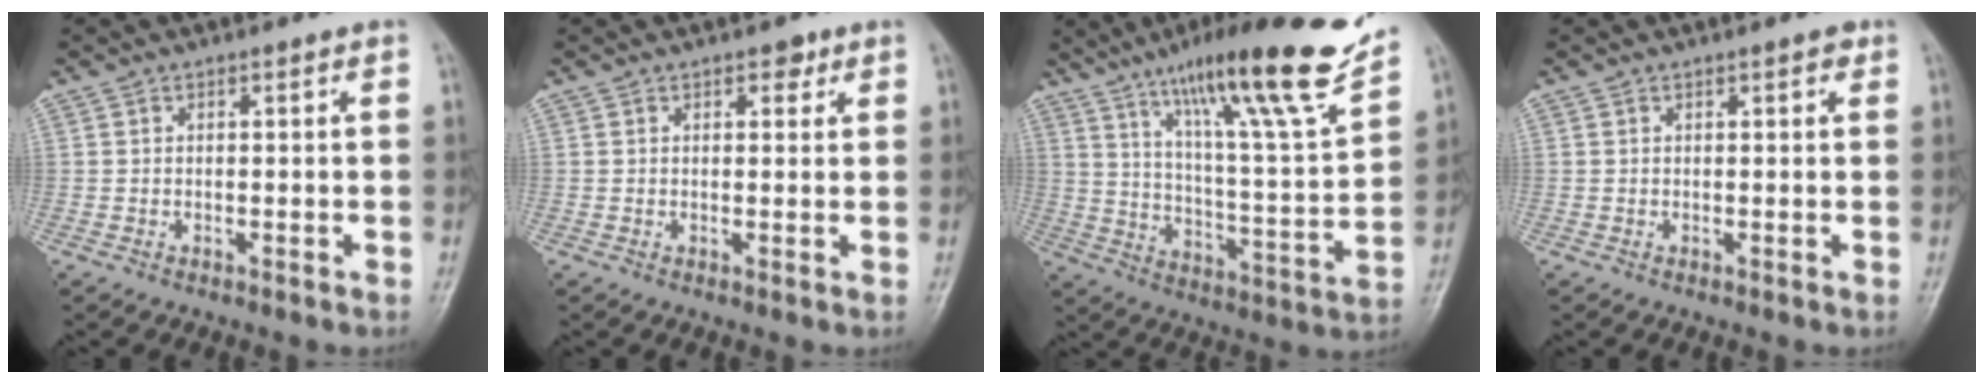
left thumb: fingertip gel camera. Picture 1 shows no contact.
{"total": 2.2, "force": [1.3, 1.3, 1.2], "torque": [0.001, -0.003, 0.015]}
{"total": 23.4, "force": [16.3, 2.3, 16.7], "torque": [-0.233, -0.065, 0.262]}
{"total": 1.3, "force": [0.7, 0.5, 0.9], "torque": [-0.008, 0.000, 0.006]}